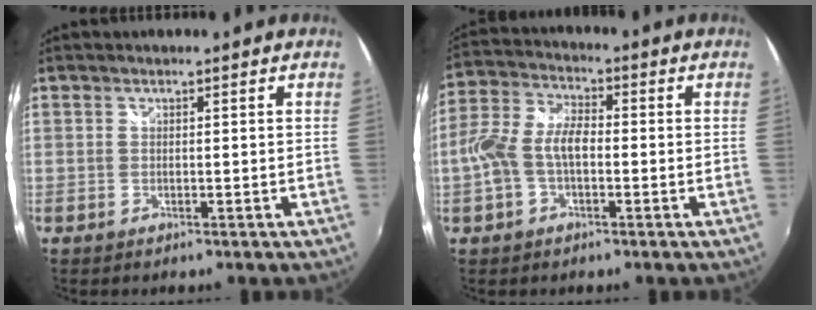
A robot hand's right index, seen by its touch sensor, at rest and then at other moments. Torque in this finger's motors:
{"motor_torque": [0.33, -0.09, 0.23, 0.09]}